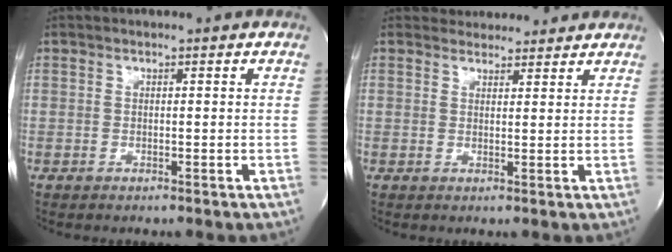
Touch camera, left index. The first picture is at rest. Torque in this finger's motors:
{"motor_torque": [0.41, -0.48, 0.03, -0.01]}